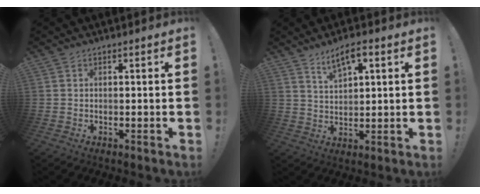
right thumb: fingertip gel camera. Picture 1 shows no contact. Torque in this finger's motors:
{"motor_torque": [-0.01, 0.03, 0.24, 0.38, 0.01]}